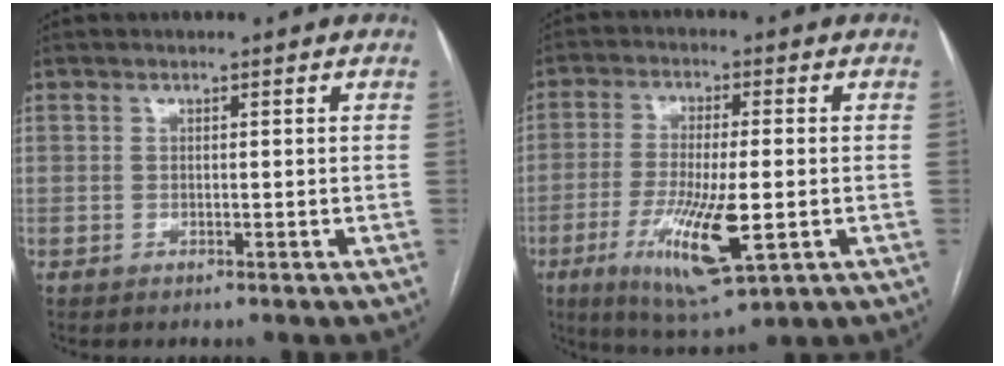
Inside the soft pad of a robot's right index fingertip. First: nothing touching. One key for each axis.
{"total": 12.4, "fx": -3.7, "fy": 2.3, "fz": 11.6, "tx": -0.220, "ty": -0.027, "tz": -0.057}